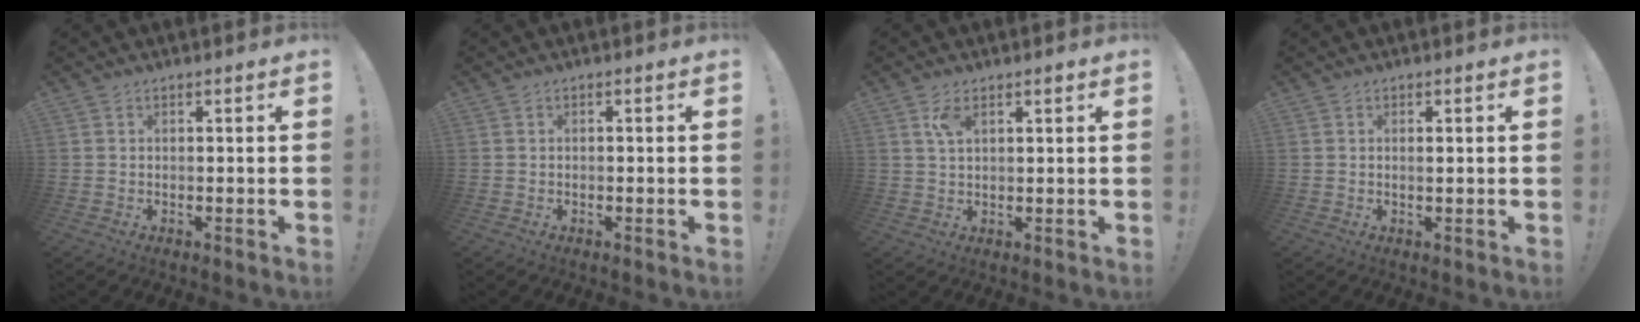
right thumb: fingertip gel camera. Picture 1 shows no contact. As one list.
[{"total": 0.6, "force": [-0.6, 0.1, 0.2], "torque": [-0.008, 0.002, -0.010]}, {"total": 3.8, "force": [1.8, 1.5, 3.0], "torque": [-0.047, -0.004, 0.028]}, {"total": 1.0, "force": [0.2, 0.0, 1.0], "torque": [-0.008, -0.005, 0.001]}]